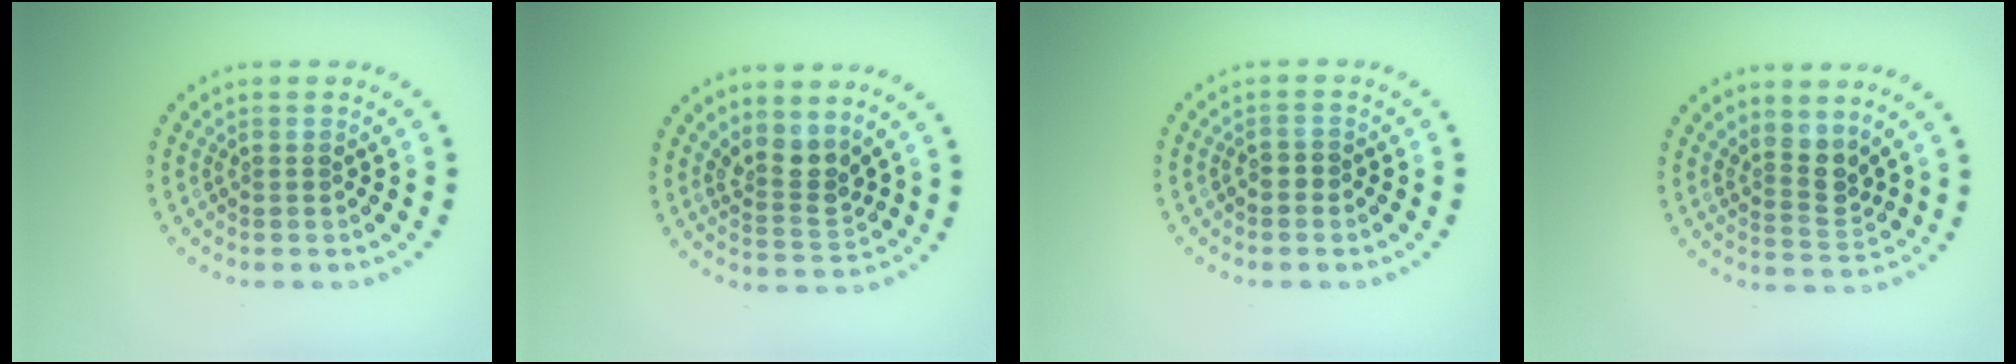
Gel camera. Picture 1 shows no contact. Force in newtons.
{"total": 2.7, "press": 2.0, "slide": 1.8}
{"total": 0.6, "press": 0.4, "slide": 0.4}
{"total": 2.7, "press": 2.0, "slide": 1.8}